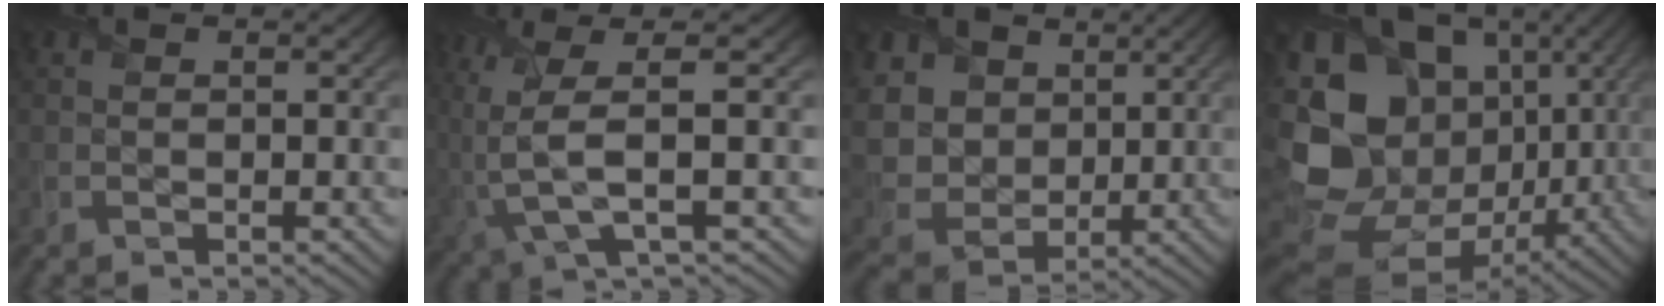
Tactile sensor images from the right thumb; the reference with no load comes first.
{"total": 8.5, "force": [-0.5, 2.2, 8.2], "torque": [-0.184, 0.008, -0.017]}
{"total": 14.4, "force": [4.3, 11.9, 7.0], "torque": [-0.261, 0.028, 0.090]}
{"total": 19.8, "force": [0.9, 16.5, 10.9], "torque": [-0.272, -0.024, 0.034]}